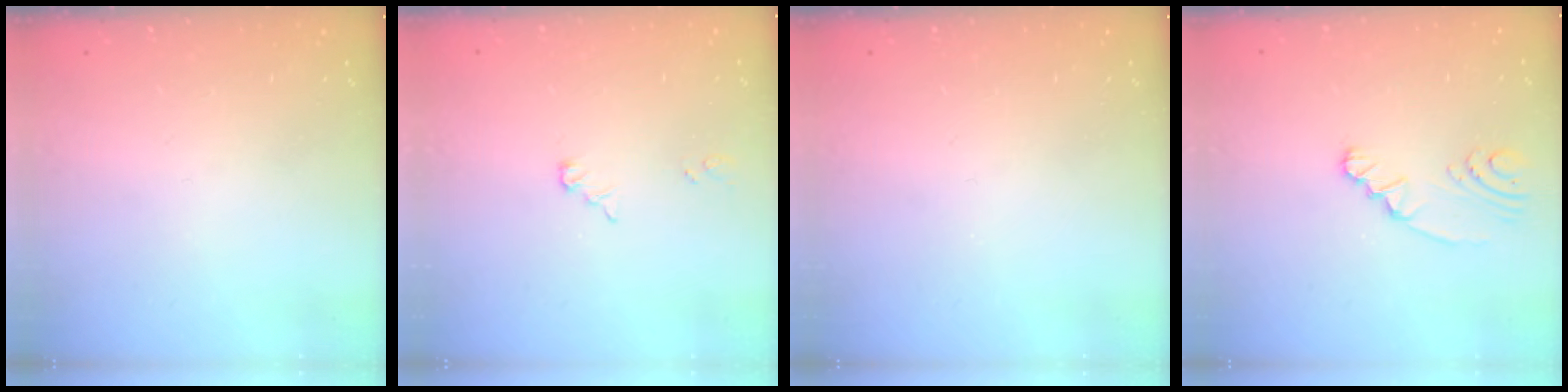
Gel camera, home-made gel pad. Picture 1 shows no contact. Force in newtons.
{"total": 4.9, "press": 4.9, "slide": 0.3}
{"total": 0.0}
{"total": 2.9, "press": 2.7, "slide": 1.2}